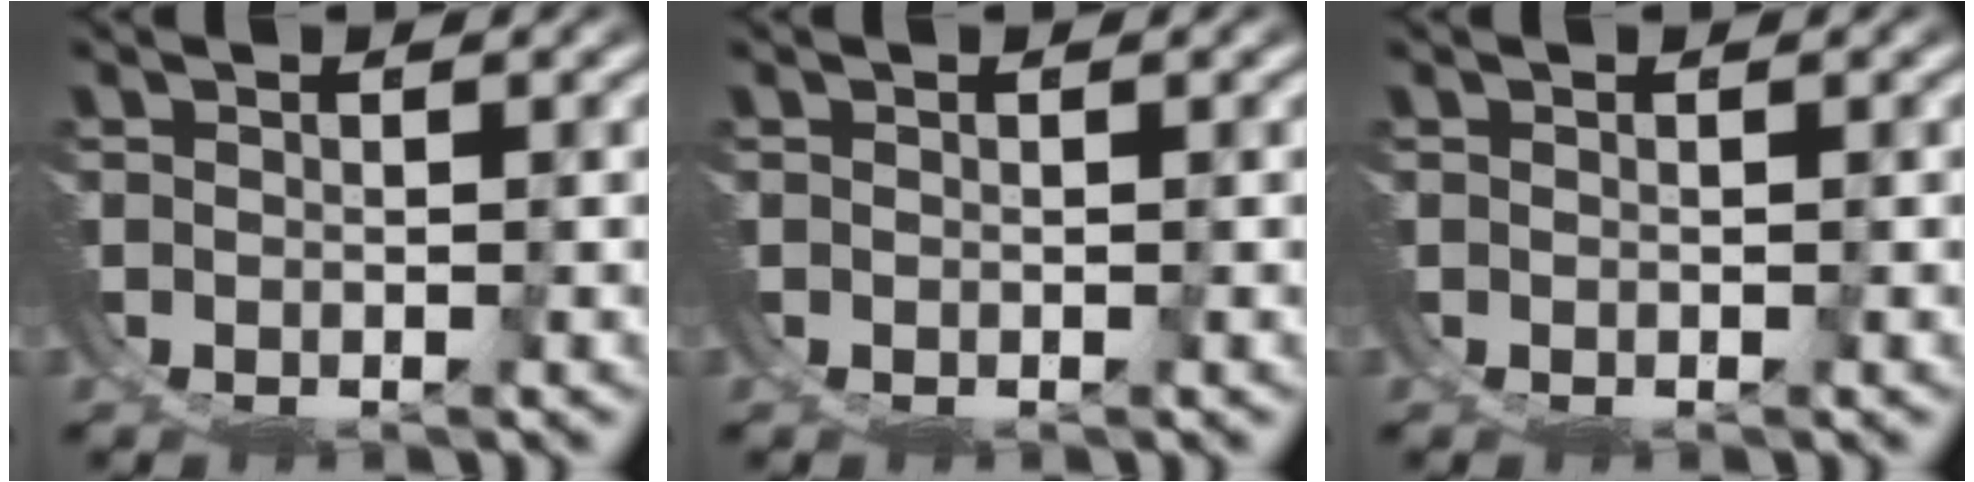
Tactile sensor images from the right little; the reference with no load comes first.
{"total": 0.0}
{"total": 0.0}